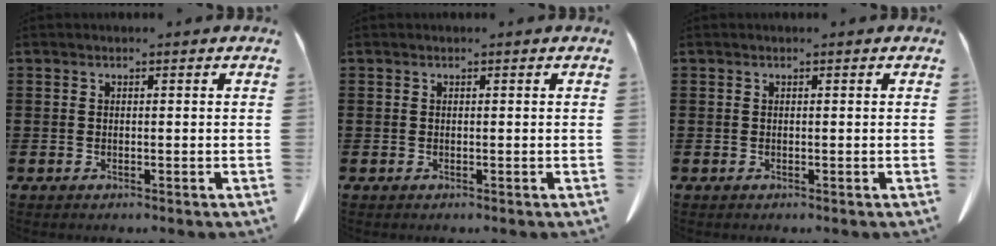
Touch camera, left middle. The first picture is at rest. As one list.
[{"total": 0.0}, {"total": 0.0}]